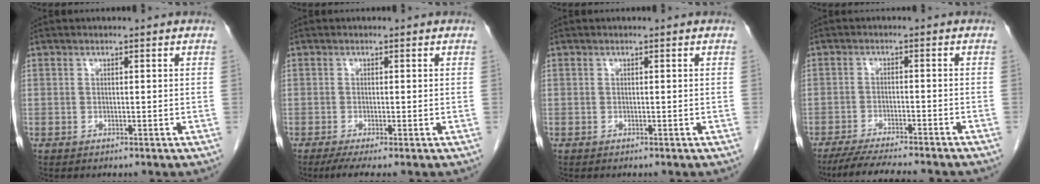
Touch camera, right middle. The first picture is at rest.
{"total": 2.9, "force": [-1.9, 0.0, 2.3], "torque": [-0.044, -0.013, -0.034]}
{"total": 0.0}
{"total": 11.5, "force": [-10.1, 0.7, 5.5], "torque": [-0.075, -0.018, -0.150]}